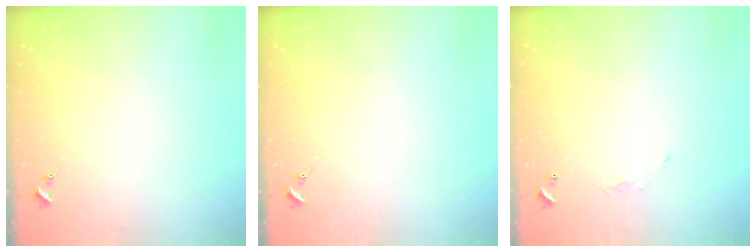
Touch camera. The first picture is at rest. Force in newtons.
{"total": 0.0}
{"total": 3.6, "press": 3.6, "slide": 0.1}